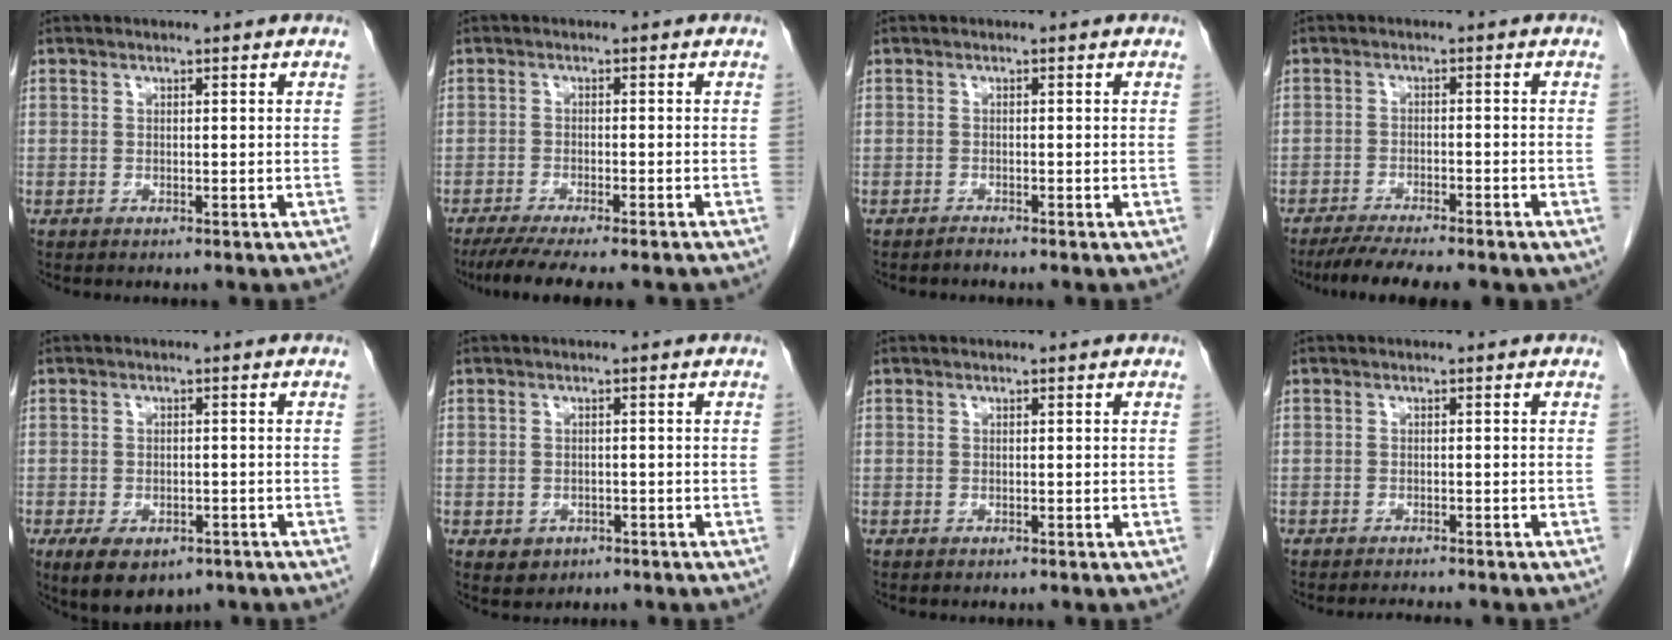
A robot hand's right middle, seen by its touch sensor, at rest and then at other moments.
{"total": 10.3, "force": [-8.7, 0.6, 5.4], "torque": [-0.070, -0.017, -0.129]}
{"total": 0.5, "force": [-0.5, -0.1, 0.0], "torque": [-0.002, -0.002, -0.010]}
{"total": 8.4, "force": [-6.8, 1.3, 4.7], "torque": [-0.071, -0.010, -0.101]}
{"total": 8.3, "force": [-5.2, 4.5, 4.6], "torque": [-0.075, -0.002, -0.075]}
{"total": 2.7, "force": [-1.3, 2.3, 0.8], "torque": [-0.011, 0.004, -0.009]}
{"total": 0.0}
{"total": 2.7, "force": [-2.6, 0.1, 0.8], "torque": [-0.009, -0.007, -0.037]}